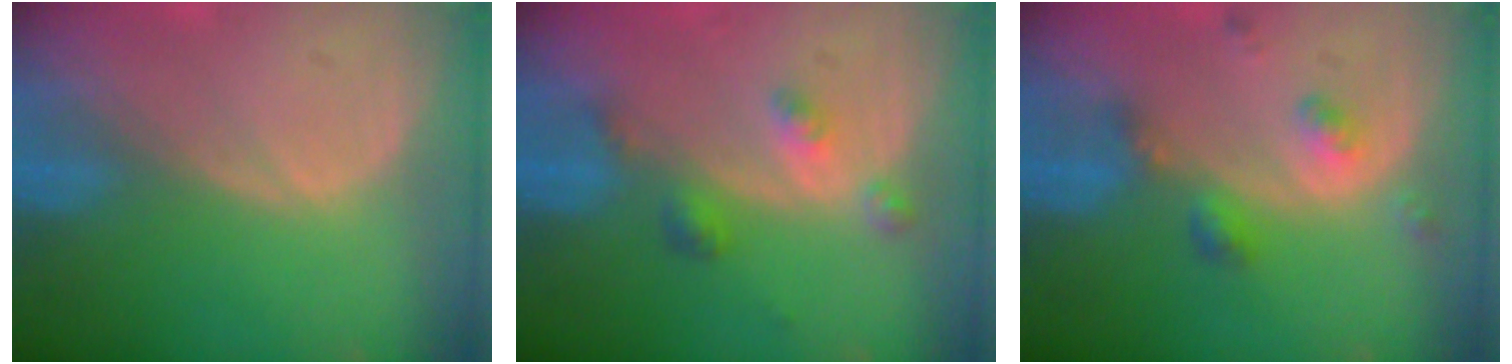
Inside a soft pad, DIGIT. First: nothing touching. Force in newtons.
{"total": 4.2, "press": 3.8, "slide": 1.8}
{"total": 4.9, "press": 4.3, "slide": 2.3}